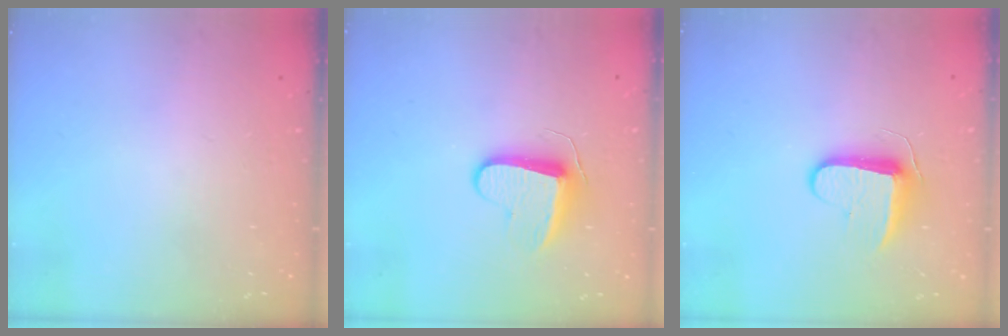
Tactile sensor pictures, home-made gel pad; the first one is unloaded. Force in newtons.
{"total": 8.9, "press": 8.9, "slide": 0.1}
{"total": 8.6, "press": 8.6, "slide": 0.5}